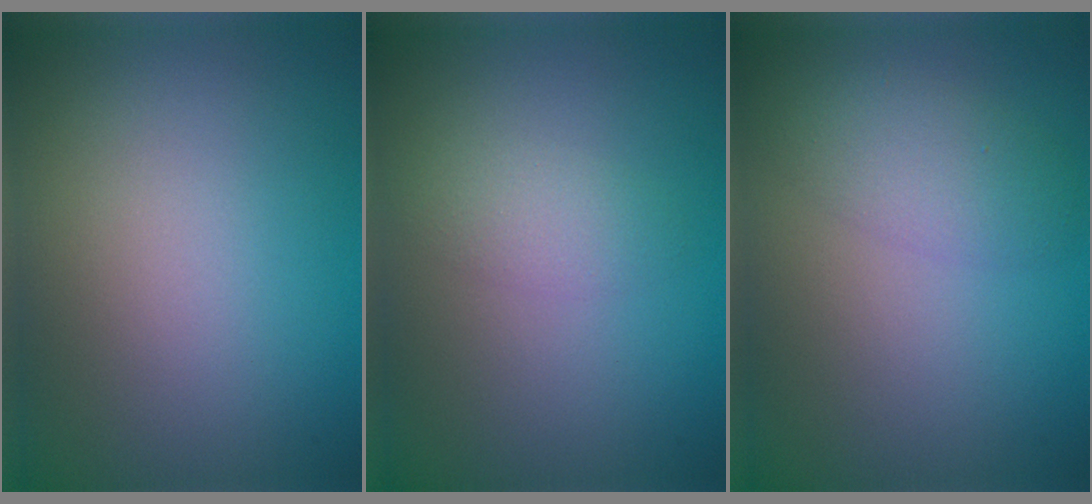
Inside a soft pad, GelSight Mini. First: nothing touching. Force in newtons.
{"total": 1.9, "press": 1.9, "slide": 0.1}
{"total": 2.8, "press": 2.8, "slide": 0.2}